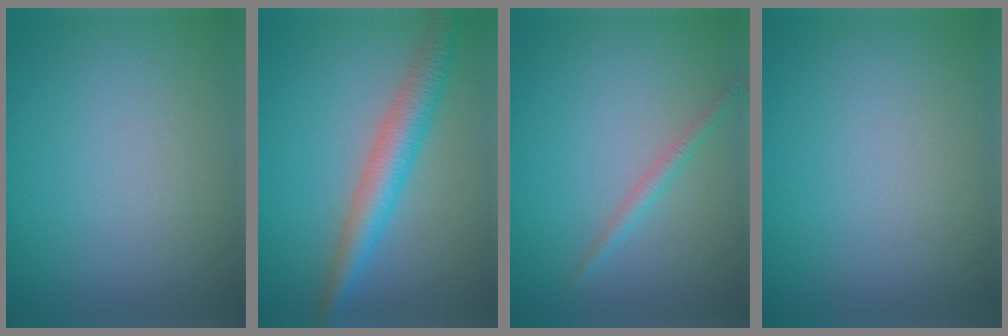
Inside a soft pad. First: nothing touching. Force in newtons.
{"total": 4.8, "press": 4.8, "slide": 0.0}
{"total": 1.4, "press": 1.4, "slide": 0.1}
{"total": 0.0}